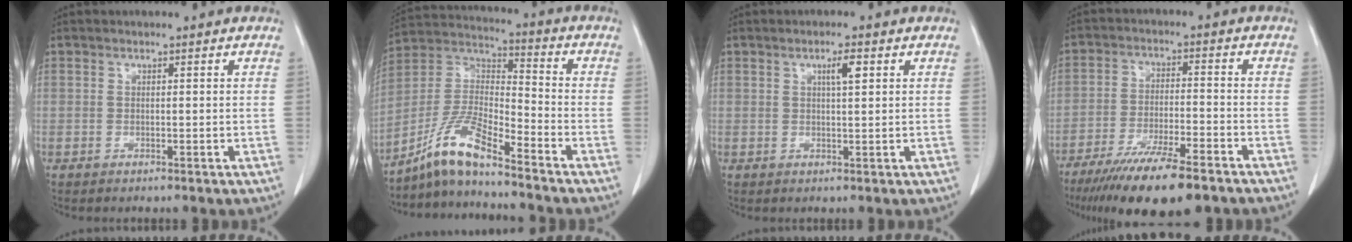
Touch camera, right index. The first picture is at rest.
{"total": 9.9, "force": [-8.1, 0.6, 5.7], "torque": [-0.128, 0.009, -0.158]}
{"total": 2.5, "force": [0.9, 0.2, 2.3], "torque": [-0.041, 0.001, 0.015]}
{"total": 14.7, "force": [-11.1, 2.2, 9.5], "torque": [-0.159, -0.035, -0.181]}